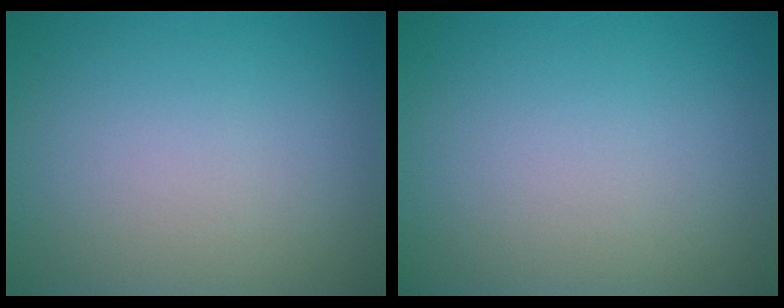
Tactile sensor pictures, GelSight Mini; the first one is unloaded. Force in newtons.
{"total": 0.0}